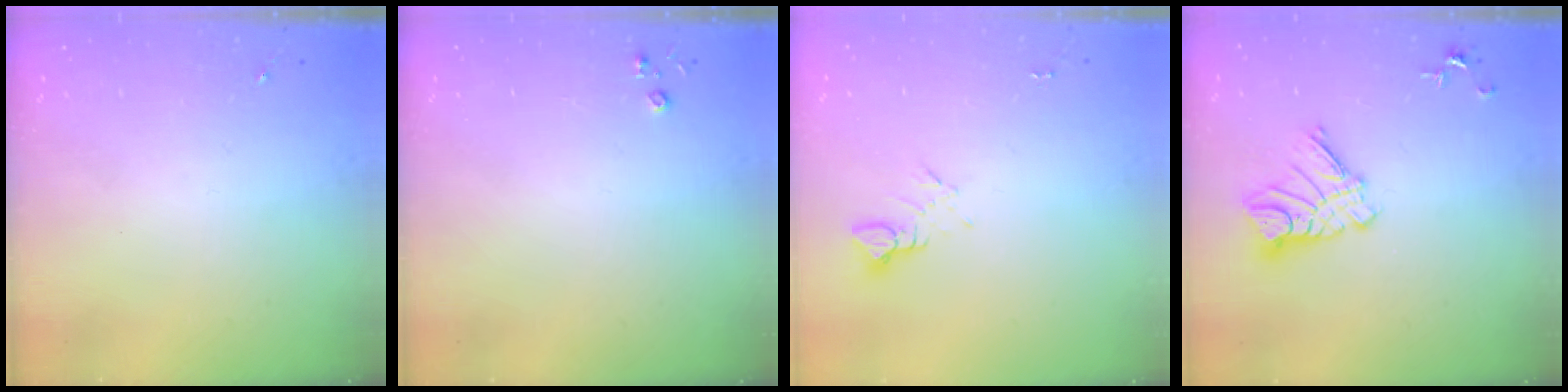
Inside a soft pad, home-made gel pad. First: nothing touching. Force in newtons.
{"total": 2.8, "press": 2.8, "slide": 0.3}
{"total": 3.8, "press": 3.8, "slide": 0.4}
{"total": 11.1, "press": 11.0, "slide": 1.1}